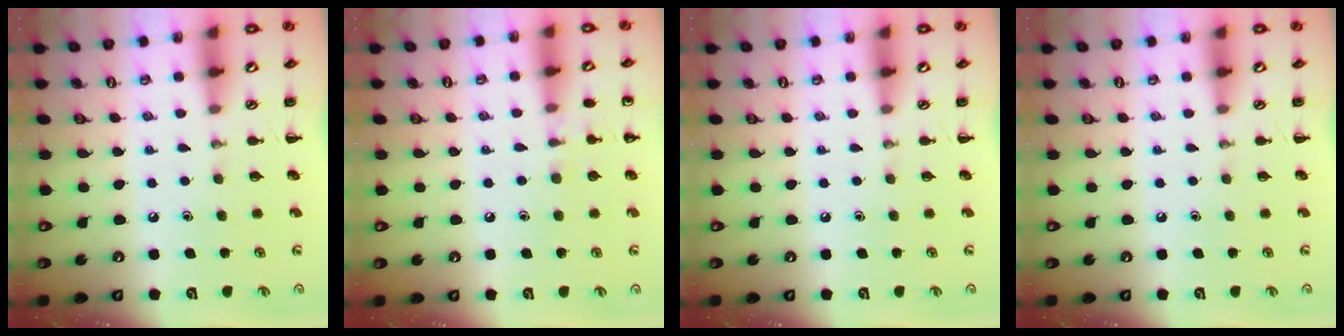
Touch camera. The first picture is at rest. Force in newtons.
{"total": 5.3, "press": 5.0, "slide": 1.7}
{"total": 0.0}
{"total": 0.0}